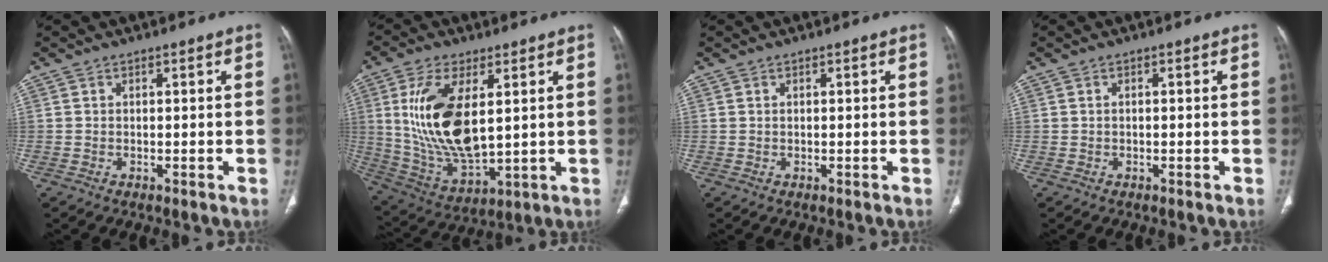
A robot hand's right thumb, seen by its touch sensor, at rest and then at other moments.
{"total": 17.5, "force": [3.5, 8.2, 15.1], "torque": [-0.295, -0.023, 0.083]}
{"total": 0.0}
{"total": 0.0}